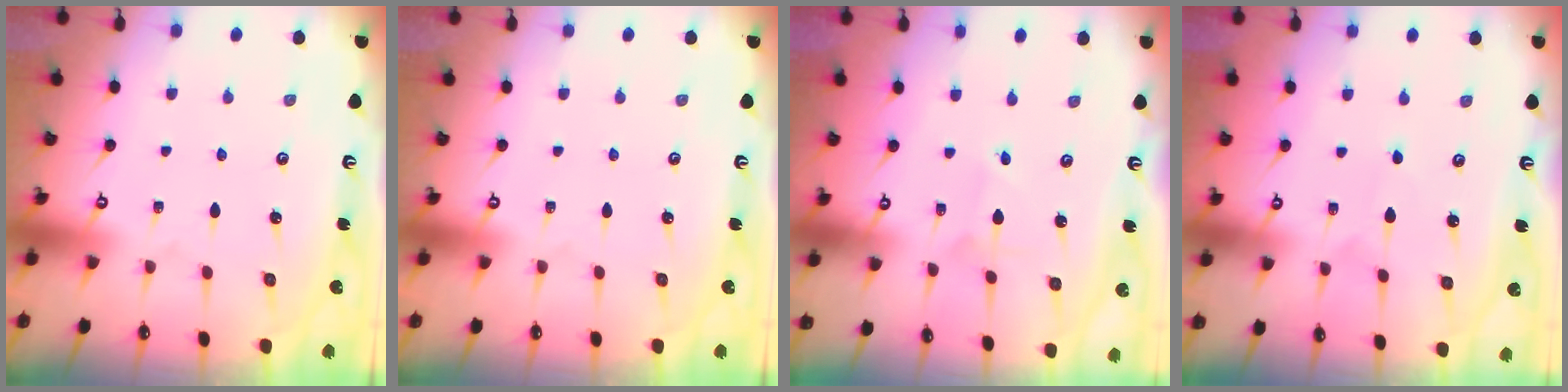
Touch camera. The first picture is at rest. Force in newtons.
{"total": 0.0}
{"total": 1.6, "press": 1.6, "slide": 0.2}
{"total": 3.4, "press": 3.4, "slide": 0.3}